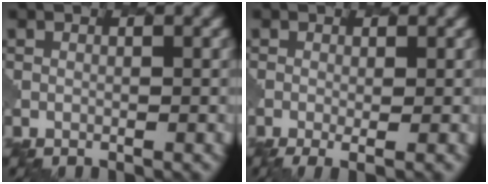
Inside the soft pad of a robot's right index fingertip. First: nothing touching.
{"total": 2.8, "force": [-0.6, 0.7, 2.6], "torque": [-0.040, -0.005, -0.008]}